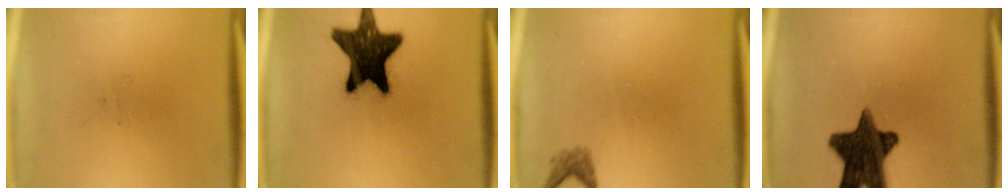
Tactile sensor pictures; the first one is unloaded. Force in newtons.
{"total": 17.6}
{"total": 1.4}
{"total": 14.3}